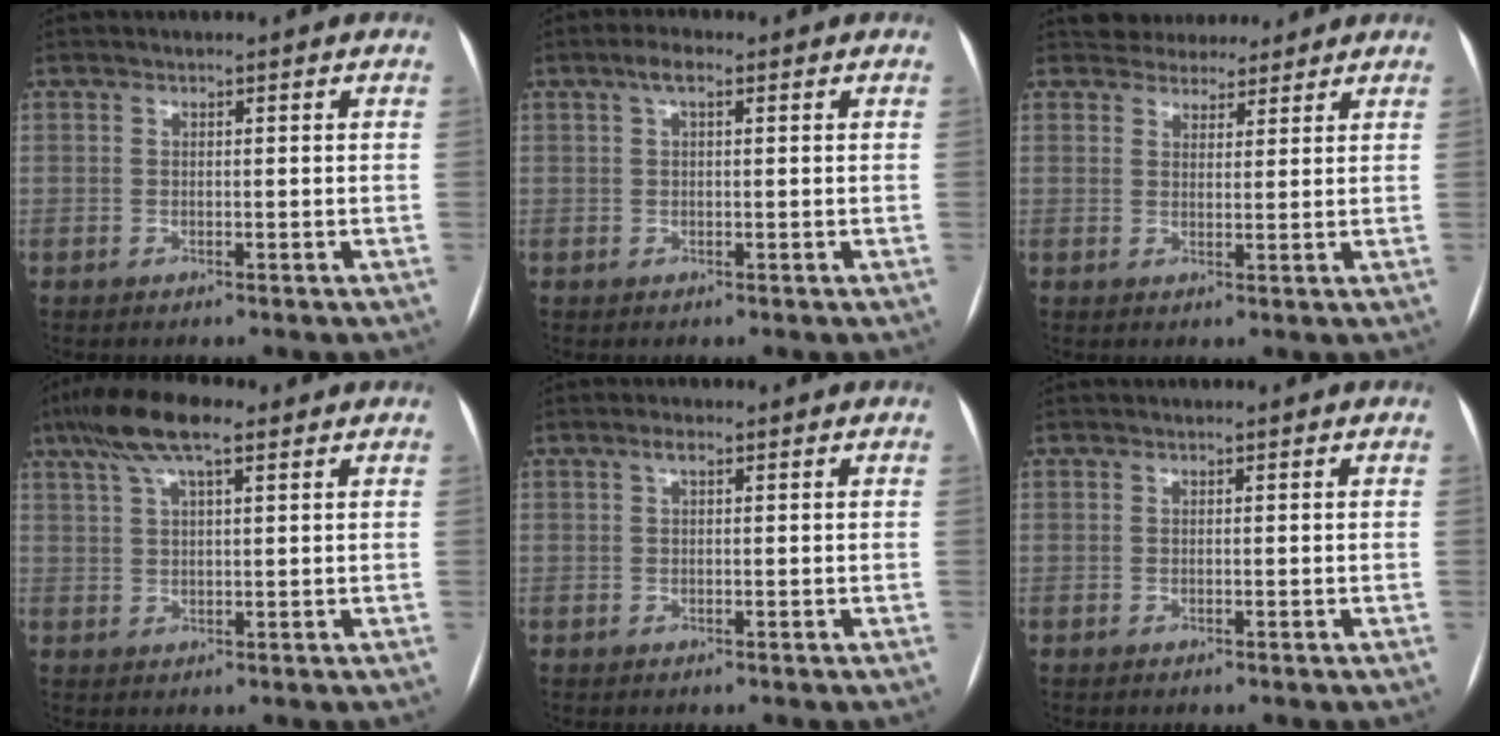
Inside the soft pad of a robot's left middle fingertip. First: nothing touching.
{"total": 2.3, "force": [1.1, 0.7, 1.9], "torque": [-0.038, 0.015, 0.020]}
{"total": 5.9, "force": [5.3, 2.4, 0.6], "torque": [0.001, 0.010, 0.072]}
{"total": 8.6, "force": [5.3, 2.0, 6.4], "torque": [-0.130, 0.029, 0.092]}
{"total": 1.1, "force": [0.5, 0.3, 0.9], "torque": [-0.018, 0.008, 0.009]}
{"total": 0.0}